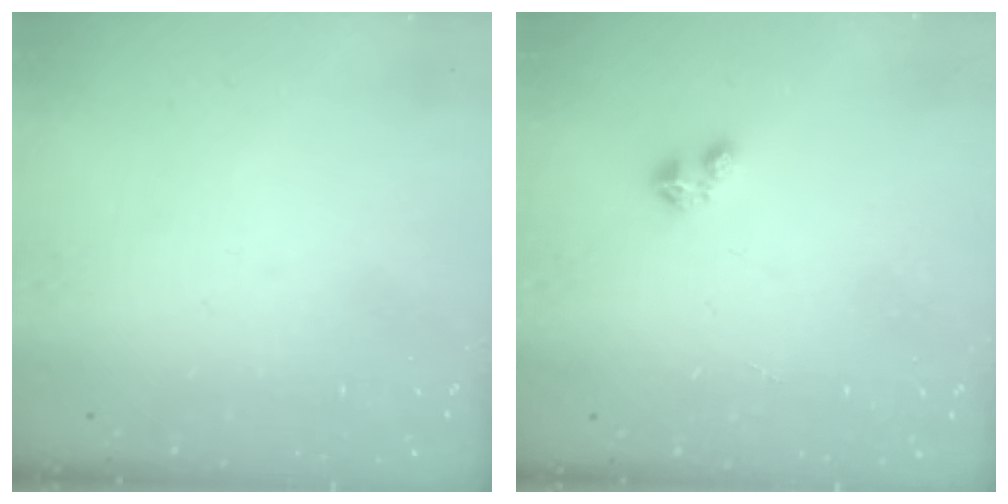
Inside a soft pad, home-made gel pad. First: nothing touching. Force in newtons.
{"total": 2.7, "press": 2.7, "slide": 0.4}